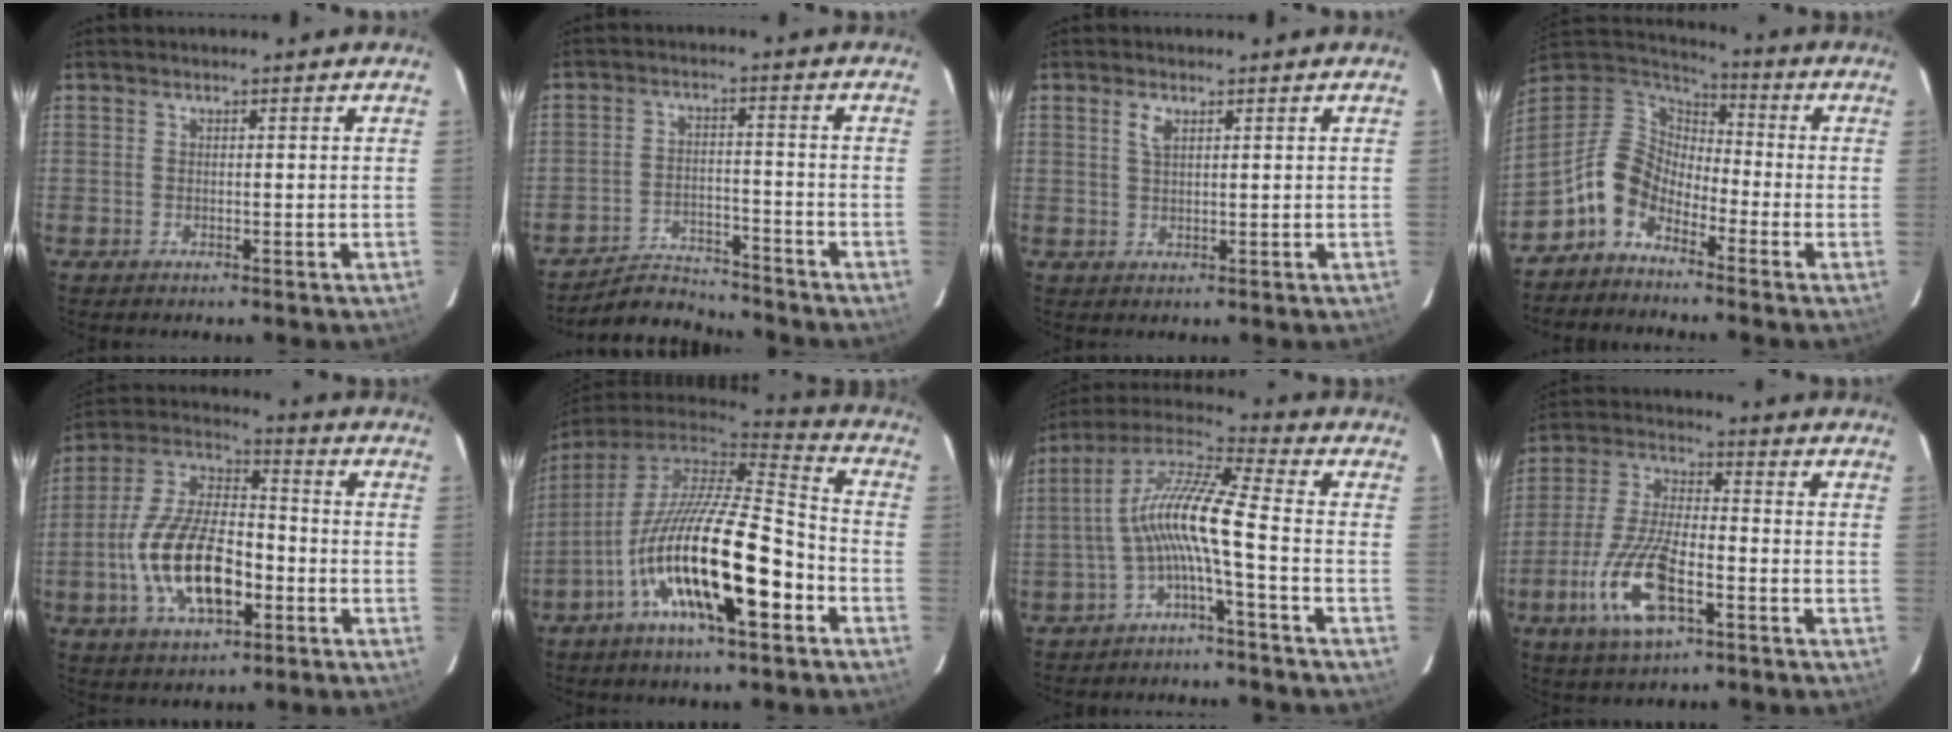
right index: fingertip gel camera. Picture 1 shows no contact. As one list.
[{"total": 8.0, "force": [-7.8, 1.7, 0.5], "torque": [-0.034, 0.010, -0.127]}, {"total": 2.2, "force": [1.1, 1.0, 1.6], "torque": [-0.031, 0.003, 0.020]}, {"total": 10.4, "force": [-6.4, 6.4, 5.1], "torque": [-0.105, 0.024, -0.139]}, {"total": 17.8, "force": [-5.2, 8.3, 14.9], "torque": [-0.305, 0.003, -0.090]}, {"total": 22.3, "force": [-8.9, 5.5, 19.7], "torque": [-0.342, -0.036, -0.161]}, {"total": 10.9, "force": [-3.1, 0.5, 10.5], "torque": [-0.219, 0.020, -0.063]}, {"total": 14.1, "force": [-6.0, 5.1, 11.7], "torque": [-0.255, -0.011, -0.115]}]